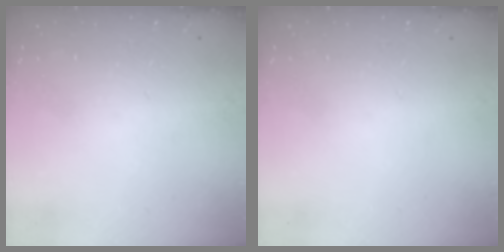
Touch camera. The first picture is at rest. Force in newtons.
{"total": 0.0}